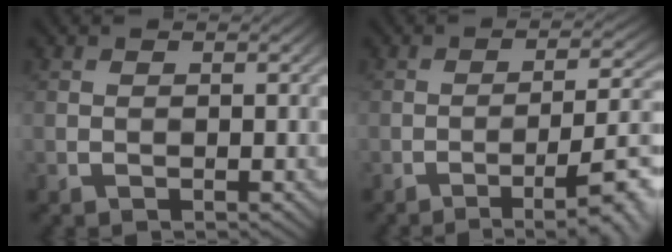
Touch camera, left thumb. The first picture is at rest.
{"total": 8.6, "force": [-4.0, 1.9, 7.4], "torque": [-0.115, 0.002, -0.057]}